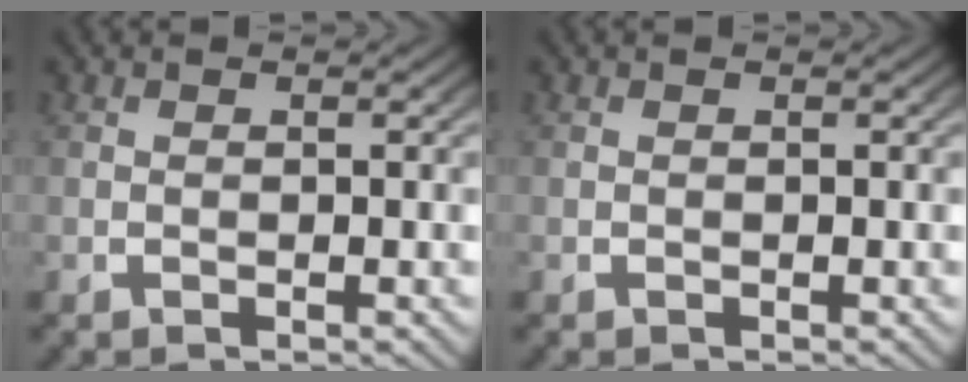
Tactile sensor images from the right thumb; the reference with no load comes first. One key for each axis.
{"total": 0.0}